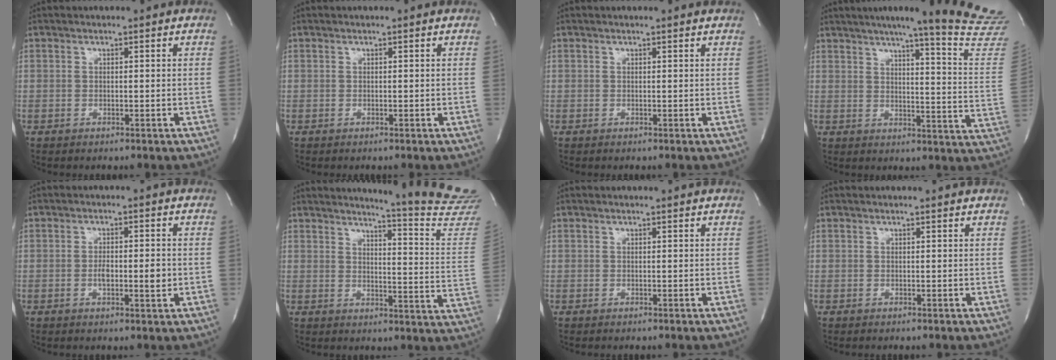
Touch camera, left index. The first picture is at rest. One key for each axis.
{"total": 0.0}
{"total": 0.7, "fx": 0.6, "fy": 0.0, "fz": 0.2, "tx": -0.011, "ty": 0.001, "tz": 0.005}
{"total": 21.8, "fx": 19.2, "fy": -2.0, "fz": 10.3, "tx": -0.144, "ty": -0.101, "tz": 0.223}
{"total": 4.3, "fx": -0.9, "fy": 1.1, "fz": 4.0, "tx": -0.067, "ty": -0.005, "tz": -0.013}
{"total": 17.8, "fx": 17.0, "fy": -2.4, "fz": 4.6, "tx": -0.071, "ty": -0.154, "tz": 0.183}
{"total": 0.5, "fx": 0.5, "fy": 0.0, "fz": 0.2, "tx": -0.008, "ty": 0.002, "tz": 0.003}
{"total": 1.4, "fx": 1.3, "fy": 0.2, "fz": 0.4, "tx": -0.012, "ty": 0.006, "tz": 0.008}